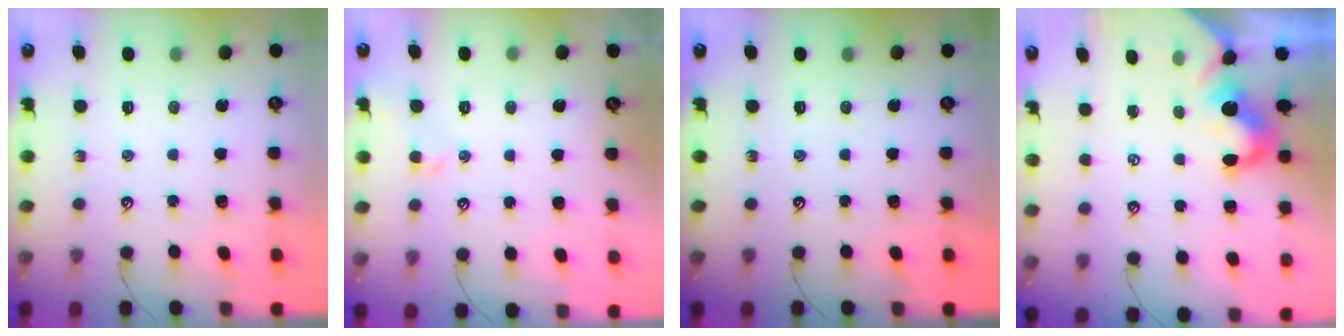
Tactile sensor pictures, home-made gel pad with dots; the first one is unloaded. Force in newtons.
{"total": 0.0}
{"total": 0.0}
{"total": 2.4, "press": 2.3, "slide": 0.7}